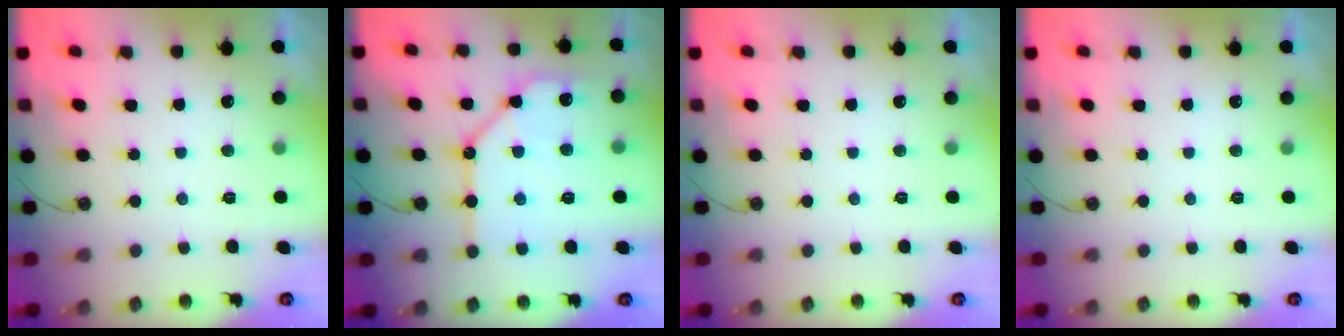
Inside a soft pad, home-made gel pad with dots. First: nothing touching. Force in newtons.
{"total": 14.2, "press": 14.1, "slide": 1.8}
{"total": 0.0}
{"total": 0.0}